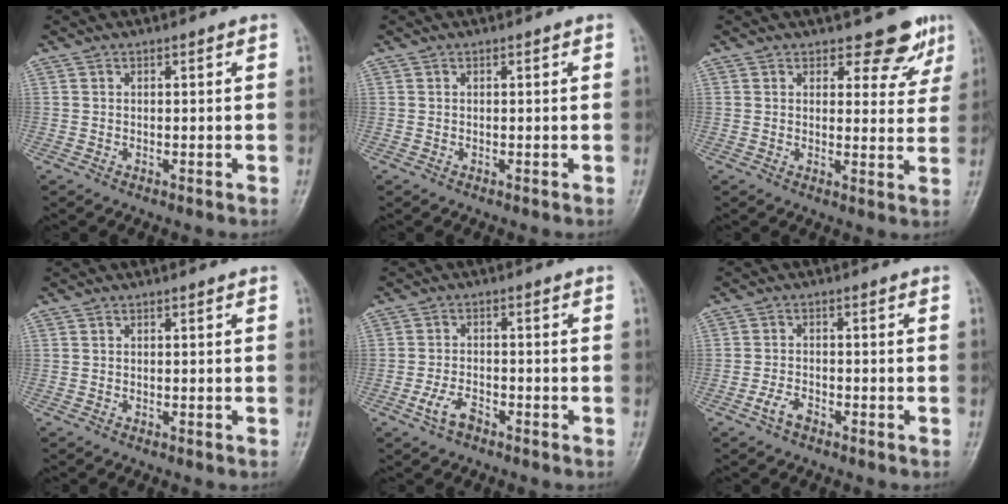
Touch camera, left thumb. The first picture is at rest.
{"total": 0.0}
{"total": 6.3, "force": [5.0, 3.2, 2.1], "torque": [0.006, -0.037, 0.055]}
{"total": 0.0}
{"total": 4.0, "force": [-2.4, 2.0, 2.5], "torque": [-0.054, 0.015, -0.046]}
{"total": 2.6, "force": [-1.6, 1.3, 1.5], "torque": [-0.032, 0.010, -0.032]}